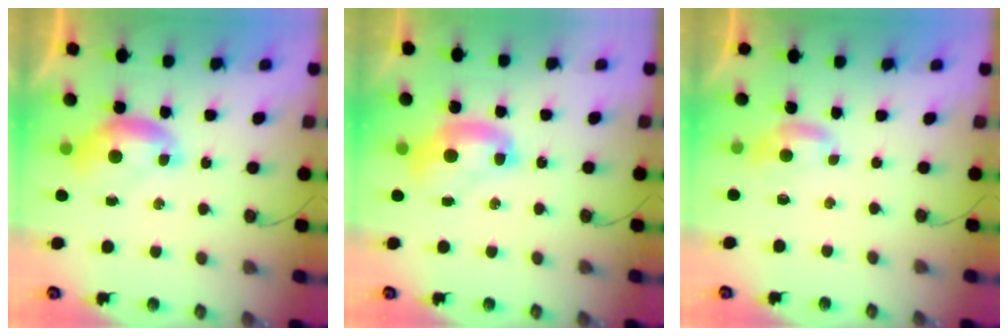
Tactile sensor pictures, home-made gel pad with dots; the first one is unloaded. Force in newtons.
{"total": 2.3, "press": 2.3, "slide": 0.3}
{"total": 3.0, "press": 2.9, "slide": 0.4}